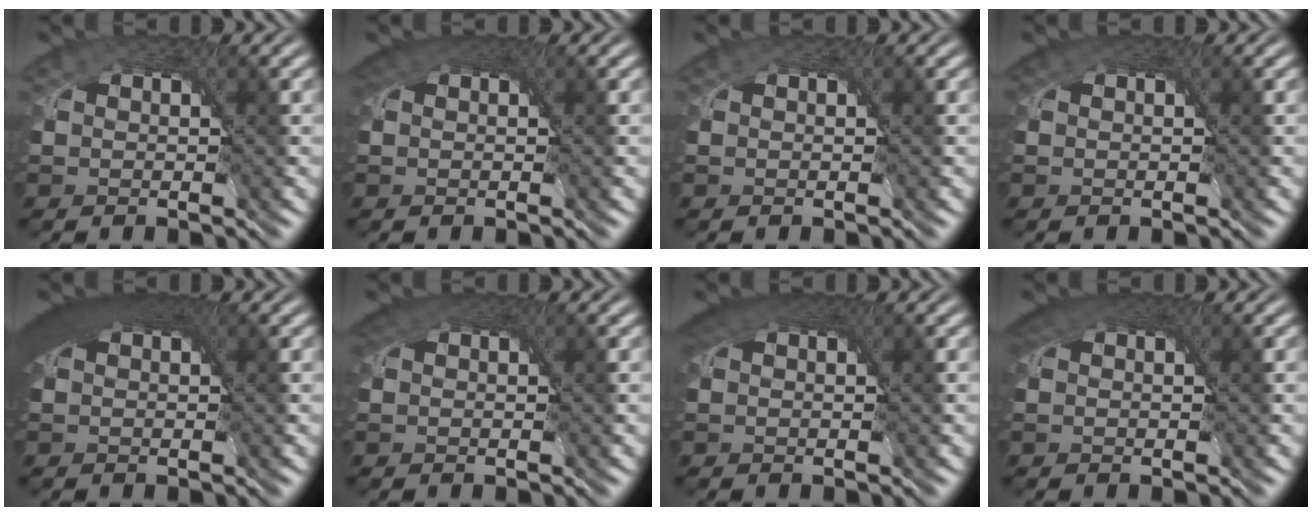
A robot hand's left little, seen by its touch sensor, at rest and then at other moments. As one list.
[{"total": 3.5, "force": [1.8, 2.1, 2.1], "torque": [-0.040, 0.008, 0.020]}, {"total": 0.0}, {"total": 1.3, "force": [0.6, 0.9, 0.7], "torque": [-0.014, 0.003, 0.006]}, {"total": 6.3, "force": [2.8, 2.9, 4.9], "torque": [-0.078, 0.016, 0.032]}, {"total": 3.5, "force": [1.8, 2.1, 2.2], "torque": [-0.041, 0.008, 0.020]}, {"total": 4.5, "force": [2.6, 2.1, 3.0], "torque": [-0.050, 0.014, 0.031]}, {"total": 3.9, "force": [2.2, 2.1, 2.5], "torque": [-0.045, 0.011, 0.025]}]